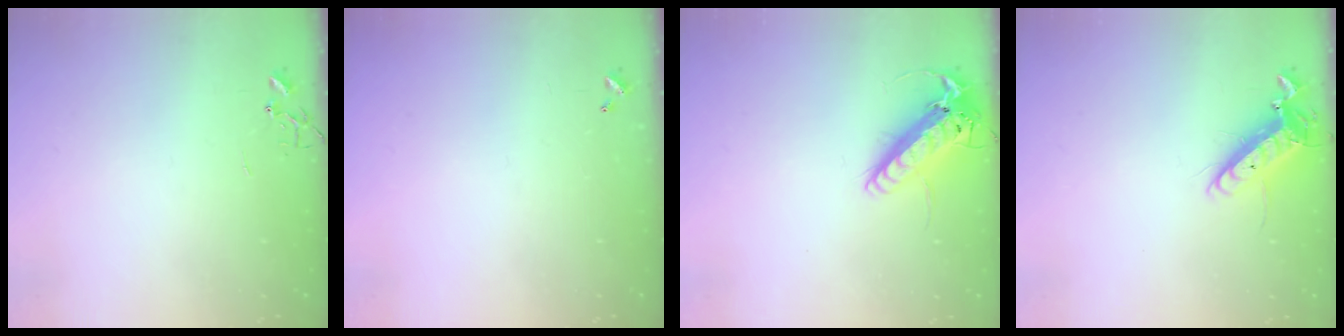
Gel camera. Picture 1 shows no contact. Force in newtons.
{"total": 0.0}
{"total": 16.7, "press": 16.4, "slide": 3.1}
{"total": 13.1, "press": 13.0, "slide": 2.3}